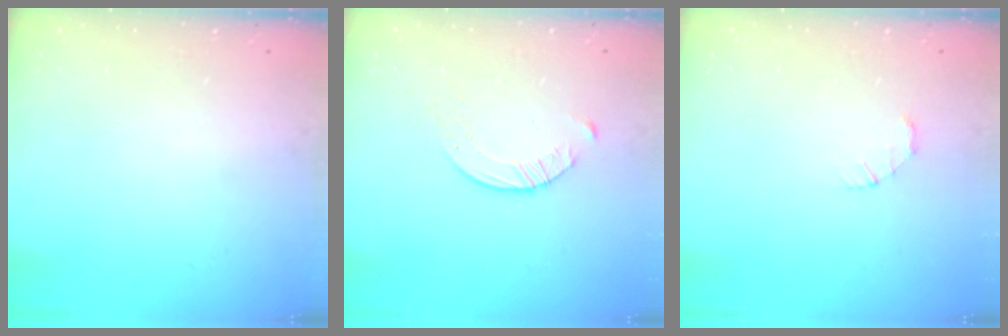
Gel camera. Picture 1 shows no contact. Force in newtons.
{"total": 4.6, "press": 4.5, "slide": 0.6}
{"total": 1.4, "press": 1.3, "slide": 0.3}